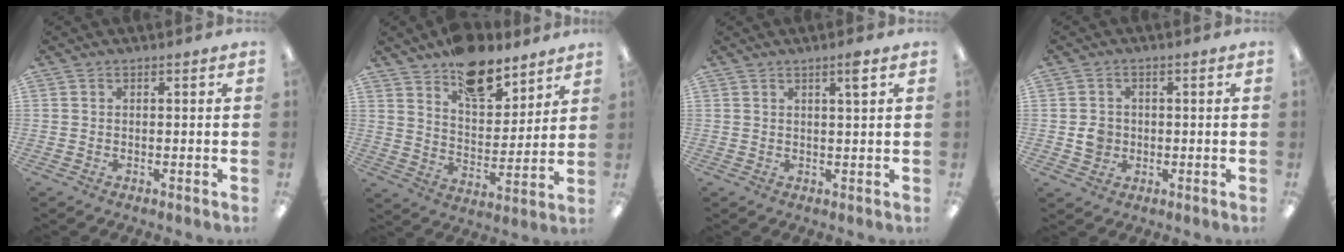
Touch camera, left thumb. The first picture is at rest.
{"total": 13.9, "force": [10.7, 6.6, 5.9], "torque": [-0.078, -0.068, 0.194]}
{"total": 3.2, "force": [1.9, 0.1, 2.5], "torque": [-0.048, -0.002, 0.030]}
{"total": 3.6, "force": [-0.3, 3.3, 1.4], "torque": [-0.019, 0.004, -0.008]}